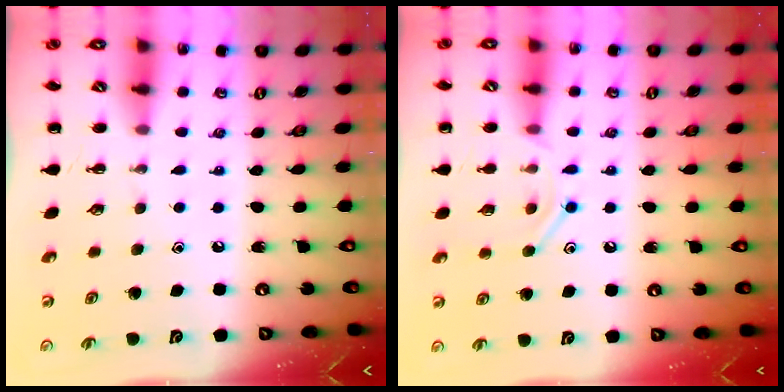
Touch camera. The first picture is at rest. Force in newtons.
{"total": 8.4, "press": 8.4, "slide": 1.0}